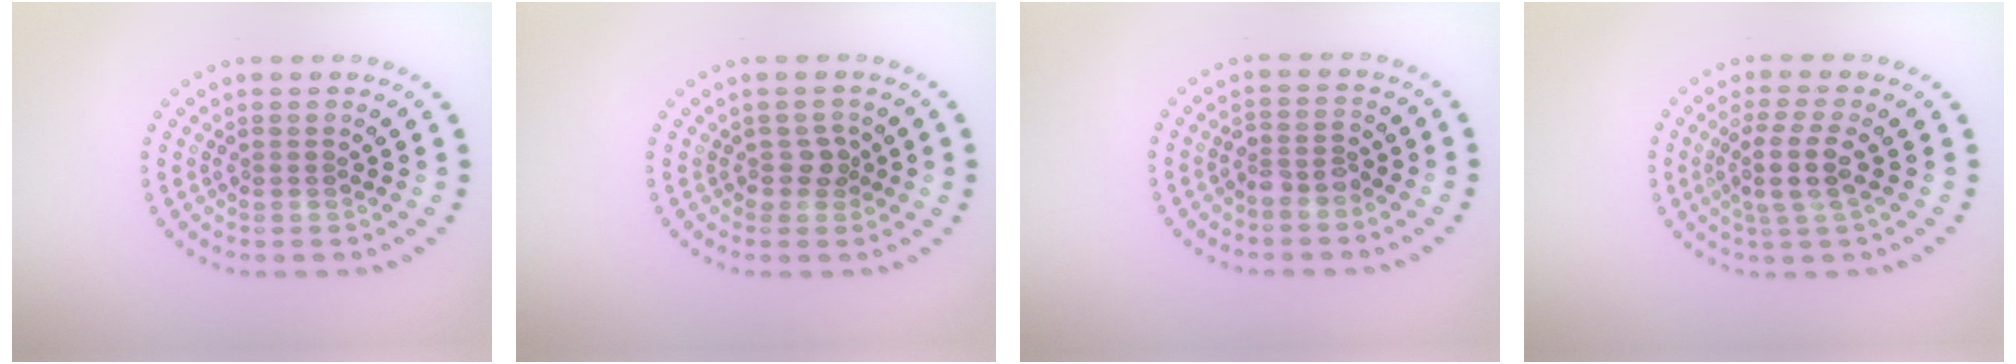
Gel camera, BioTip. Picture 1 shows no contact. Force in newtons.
{"total": 1.3, "press": 1.1, "slide": 0.7}
{"total": 1.8, "press": 1.6, "slide": 0.9}
{"total": 3.4, "press": 2.9, "slide": 1.8}